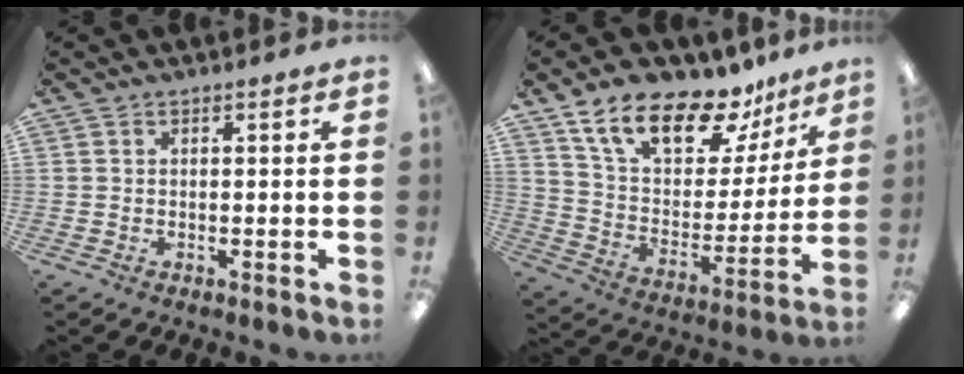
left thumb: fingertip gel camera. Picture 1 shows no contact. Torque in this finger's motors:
{"motor_torque": [0.28, 0.30, 1.45, -1.32, 0.29]}